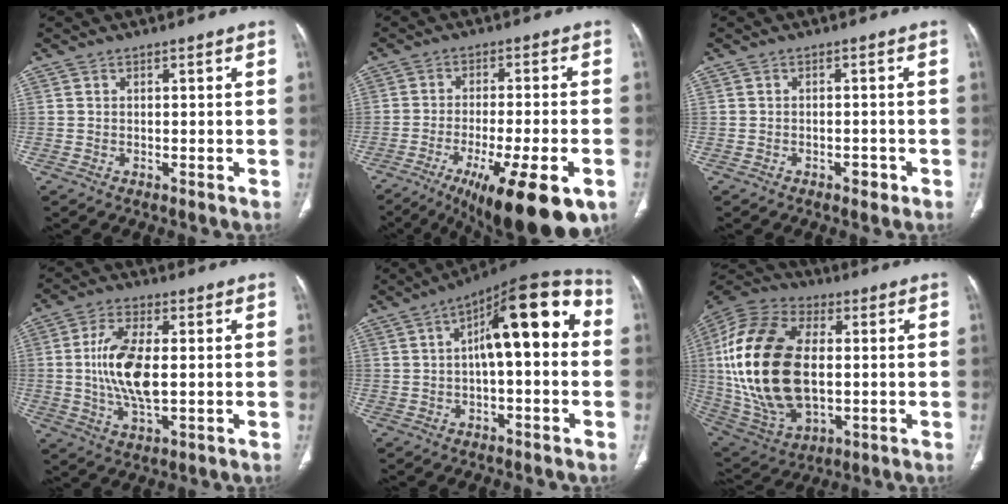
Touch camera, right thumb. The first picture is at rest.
{"total": 18.5, "force": [-9.8, 4.7, 15.0], "torque": [-0.193, 0.013, -0.143]}
{"total": 1.8, "force": [-1.1, 1.1, 1.0], "torque": [-0.012, 0.006, -0.014]}
{"total": 11.8, "force": [0.2, 5.3, 10.6], "torque": [-0.213, -0.004, 0.005]}
{"total": 16.7, "force": [1.9, 6.2, 15.4], "torque": [-0.201, 0.047, 0.018]}
{"total": 27.2, "force": [1.1, 16.0, 22.0], "torque": [-0.456, -0.006, 0.028]}